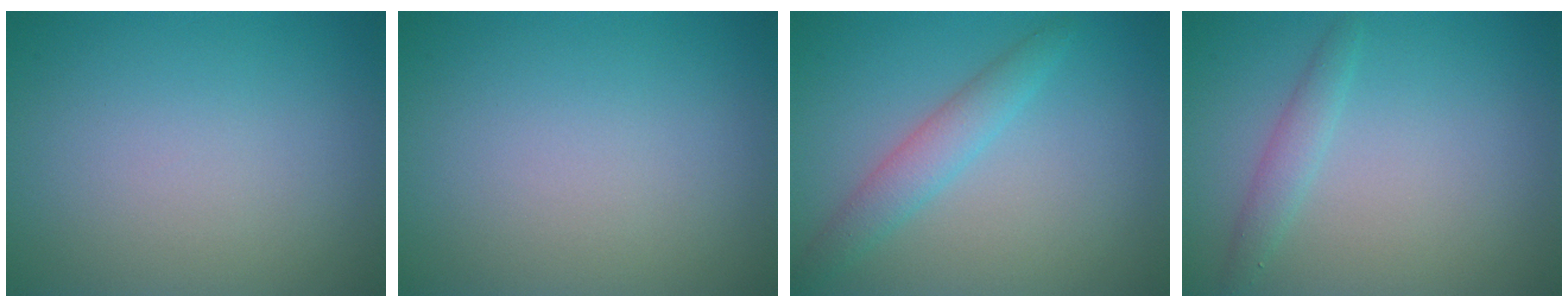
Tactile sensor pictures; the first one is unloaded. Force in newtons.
{"total": 0.0}
{"total": 2.6, "press": 2.6, "slide": 0.0}
{"total": 1.5, "press": 1.5, "slide": 0.0}